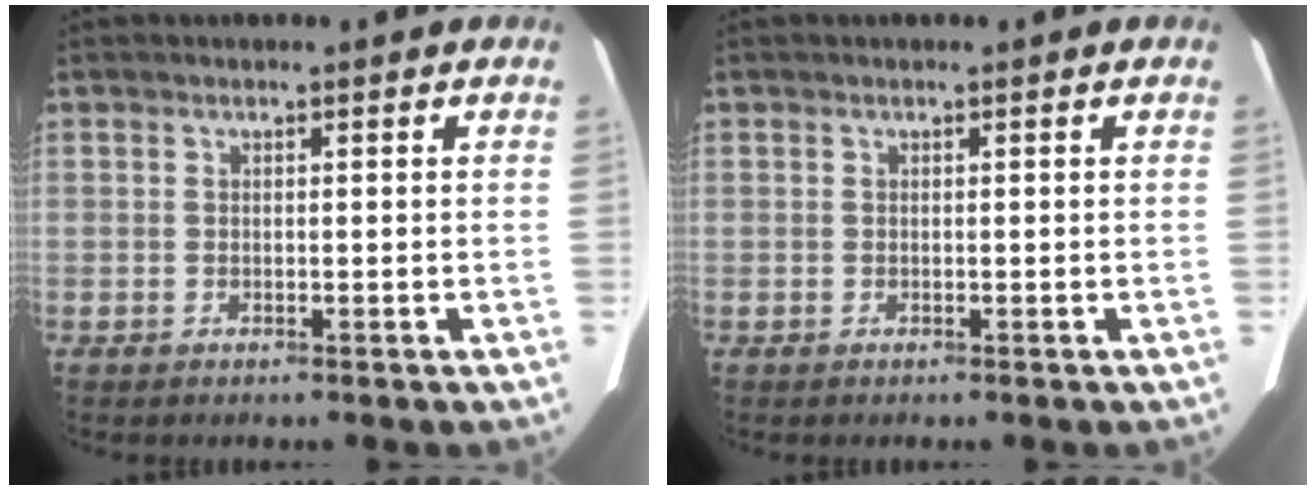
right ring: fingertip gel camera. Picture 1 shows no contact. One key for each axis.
{"total": 0.0}